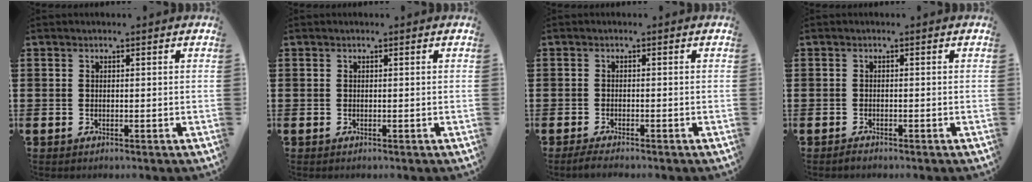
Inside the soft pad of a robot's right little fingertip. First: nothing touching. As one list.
[{"total": 0.0}, {"total": 1.3, "force": [-1.0, 0.1, 0.8], "torque": [-0.014, -0.002, -0.019]}, {"total": 0.5, "force": [-0.5, 0.1, 0.1], "torque": [-0.004, -0.003, -0.010]}]